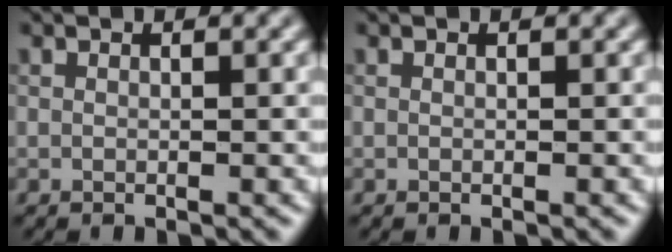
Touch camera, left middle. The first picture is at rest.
{"total": 0.0}